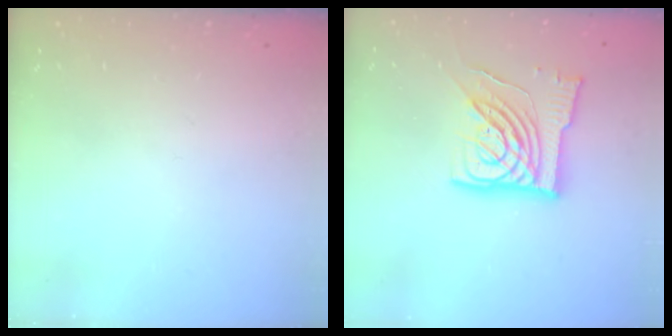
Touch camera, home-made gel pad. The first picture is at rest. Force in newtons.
{"total": 14.1, "press": 13.9, "slide": 2.0}